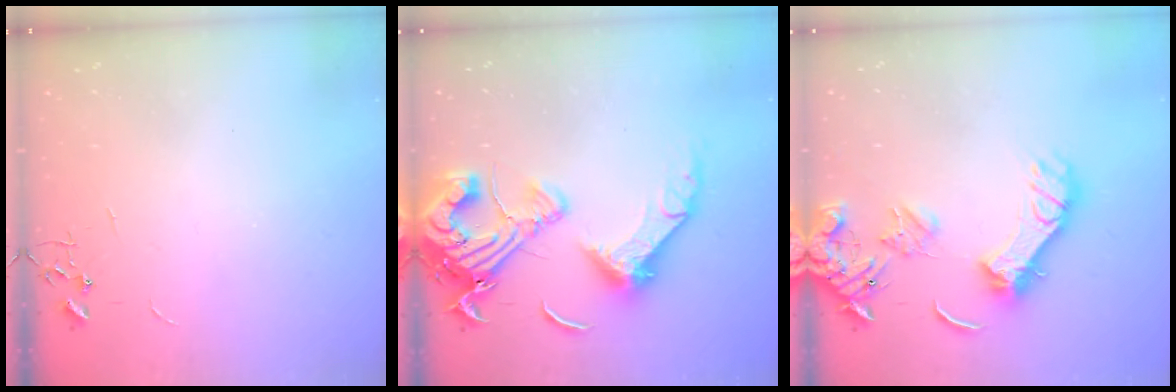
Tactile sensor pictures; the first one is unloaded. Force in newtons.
{"total": 23.0, "press": 22.9, "slide": 2.9}
{"total": 15.8, "press": 15.6, "slide": 2.2}